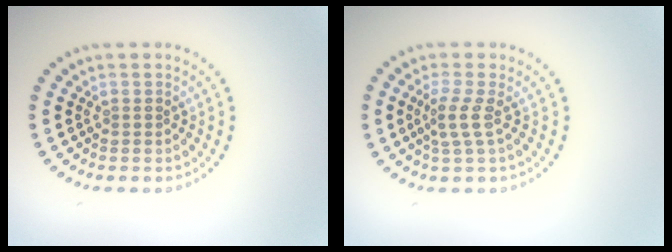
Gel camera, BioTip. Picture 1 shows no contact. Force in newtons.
{"total": 2.2, "press": 1.5, "slide": 1.6}